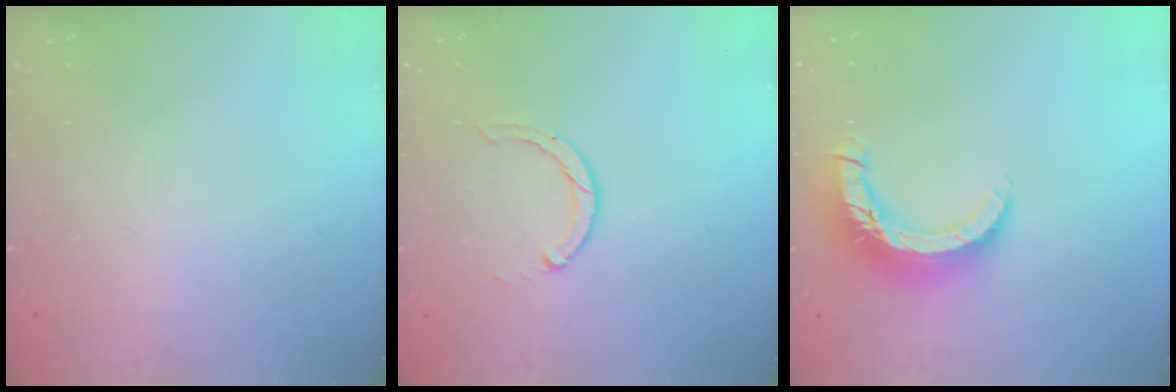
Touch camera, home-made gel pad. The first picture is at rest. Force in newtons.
{"total": 2.0, "press": 2.0, "slide": 0.3}
{"total": 13.1, "press": 13.0, "slide": 1.3}